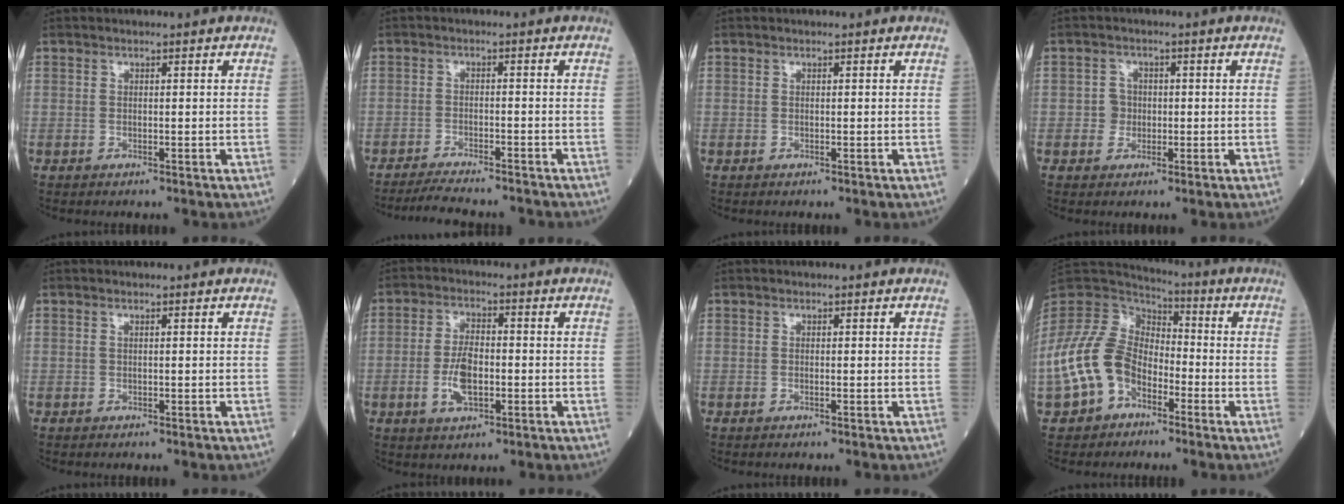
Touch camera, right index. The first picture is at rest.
{"total": 8.4, "force": [-7.9, 0.7, 2.9], "torque": [-0.044, -0.010, -0.120]}
{"total": 0.0}
{"total": 2.3, "force": [-0.4, 2.3, 0.5], "torque": [-0.001, 0.007, -0.007]}
{"total": 0.0}
{"total": 6.2, "force": [-1.5, 2.7, 5.3], "torque": [-0.113, 0.004, -0.024]}
{"total": 0.0}
{"total": 12.7, "force": [-5.3, 8.9, 7.3], "torque": [-0.178, 0.019, -0.104]}